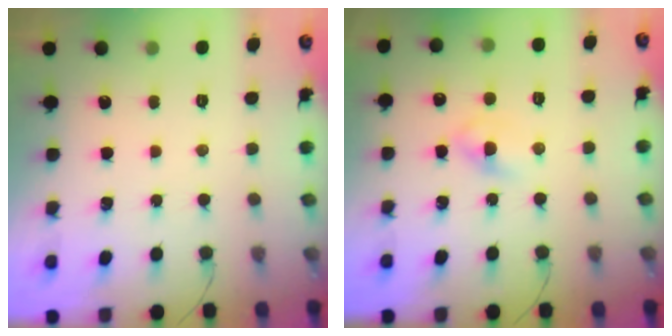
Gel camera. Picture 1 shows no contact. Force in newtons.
{"total": 2.7, "press": 2.5, "slide": 1.1}